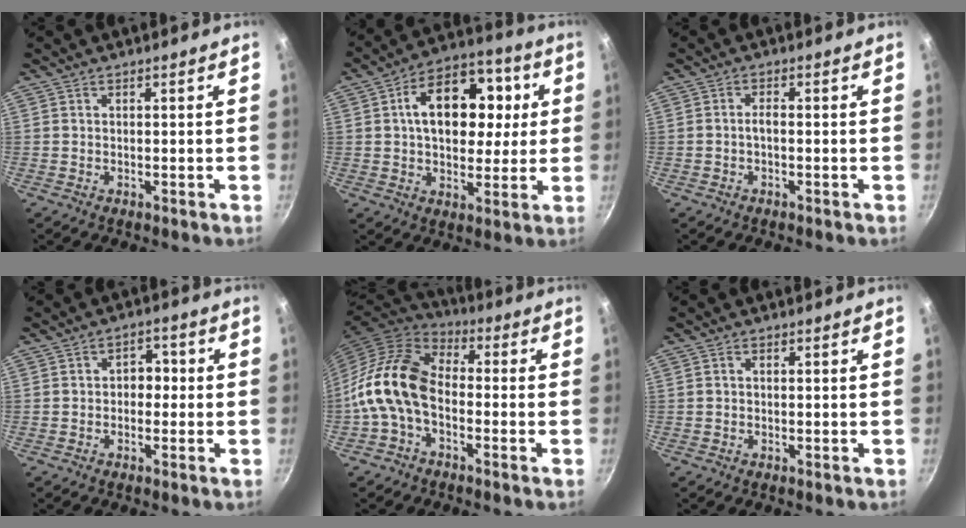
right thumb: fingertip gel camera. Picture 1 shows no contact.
{"total": 17.9, "force": [3.5, 12.2, 12.7], "torque": [-0.156, 0.017, 0.040]}
{"total": 1.5, "force": [-0.5, 0.6, 1.3], "torque": [-0.025, 0.011, -0.012]}
{"total": 4.0, "force": [-0.1, 3.1, 2.5], "torque": [-0.001, 0.011, -0.008]}
{"total": 13.6, "force": [-3.0, 8.7, 10.0], "torque": [-0.175, 0.040, -0.079]}
{"total": 0.6, "force": [0.1, 0.5, 0.3], "torque": [-0.005, 0.005, 0.002]}